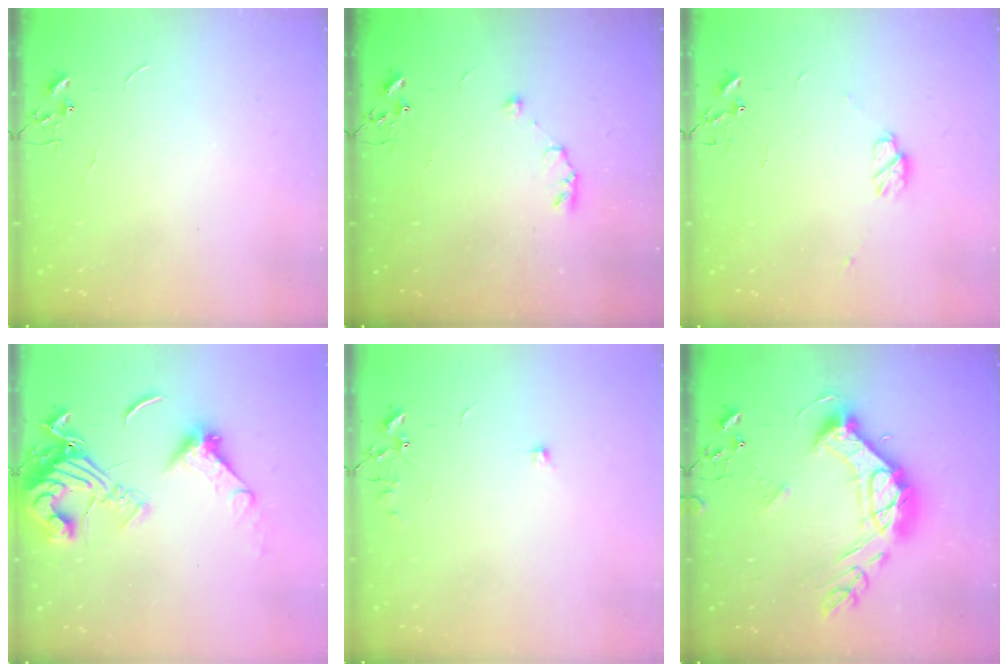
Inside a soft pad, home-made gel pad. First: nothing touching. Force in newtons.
{"total": 6.0, "press": 6.0, "slide": 0.6}
{"total": 6.1, "press": 6.0, "slide": 1.1}
{"total": 17.3, "press": 17.2, "slide": 1.5}
{"total": 6.5, "press": 6.5, "slide": 0.6}
{"total": 22.5, "press": 22.4, "slide": 1.7}